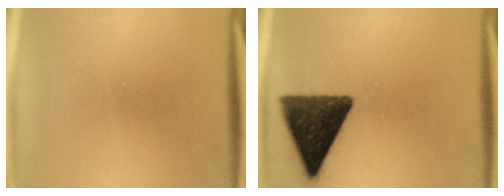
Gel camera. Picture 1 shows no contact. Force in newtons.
{"total": 13.8}